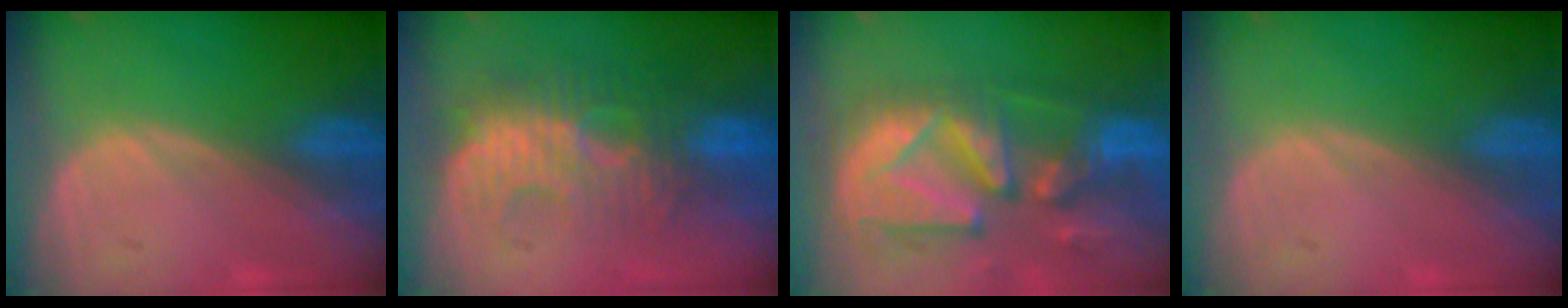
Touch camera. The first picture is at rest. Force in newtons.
{"total": 9.0, "press": 8.9, "slide": 1.7}
{"total": 13.0, "press": 11.3, "slide": 6.5}
{"total": 0.0}